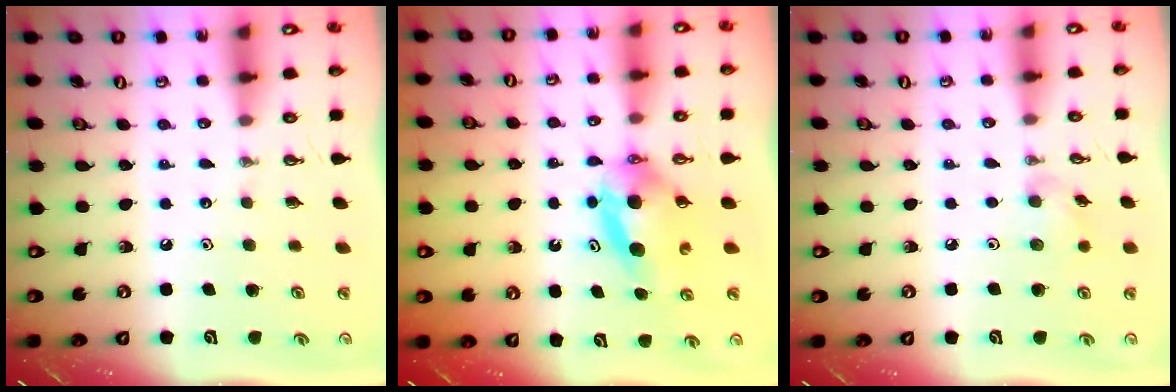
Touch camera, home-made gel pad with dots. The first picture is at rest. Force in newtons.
{"total": 6.8, "press": 5.7, "slide": 3.6}
{"total": 5.2, "press": 5.2, "slide": 0.3}